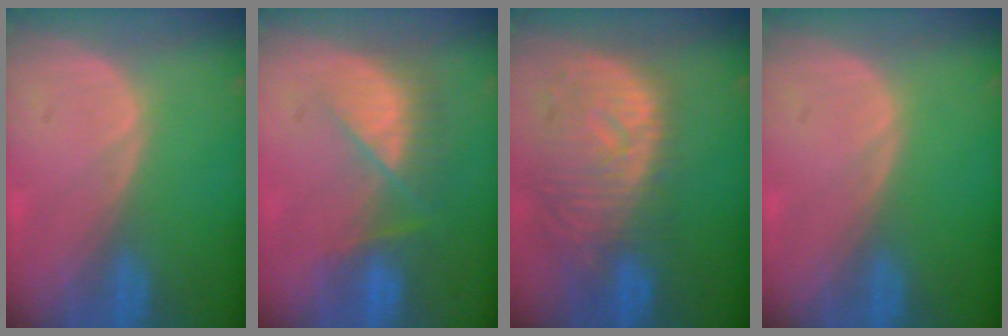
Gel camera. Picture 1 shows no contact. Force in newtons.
{"total": 7.8, "press": 7.1, "slide": 3.1}
{"total": 11.3, "press": 9.9, "slide": 5.6}
{"total": 0.0}